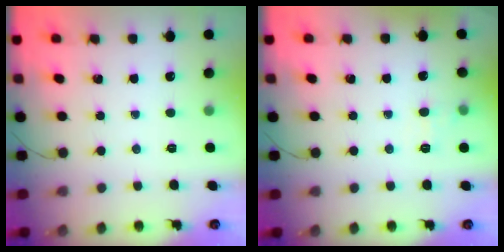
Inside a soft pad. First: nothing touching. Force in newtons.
{"total": 5.3, "press": 5.2, "slide": 1.3}